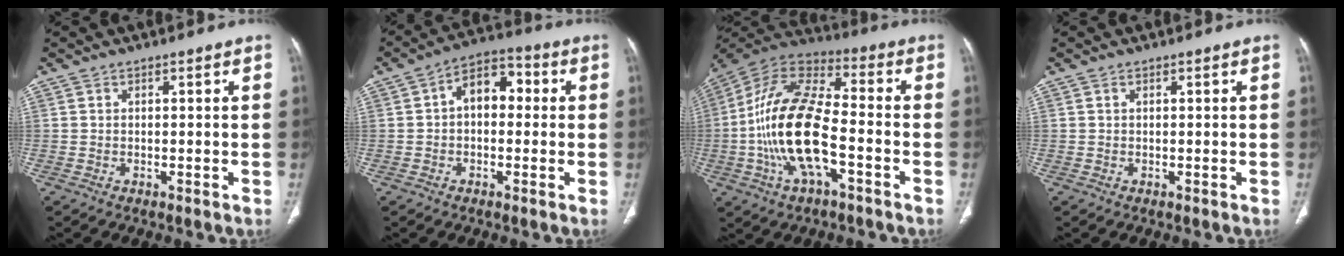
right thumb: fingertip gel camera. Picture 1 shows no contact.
{"total": 8.3, "force": [0.7, 5.4, 6.2], "torque": [-0.067, 0.031, -0.001]}
{"total": 19.7, "force": [-4.5, 8.4, 17.2], "torque": [-0.343, 0.036, -0.082]}
{"total": 0.0}